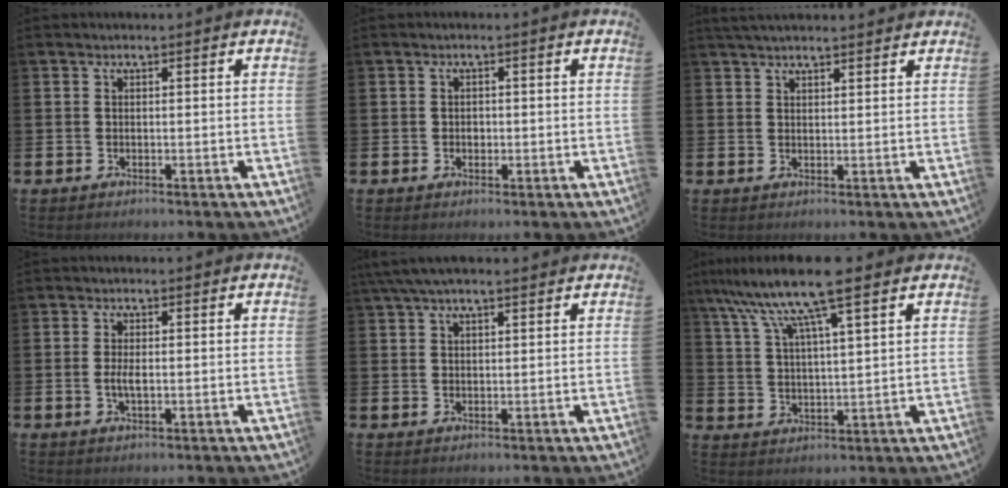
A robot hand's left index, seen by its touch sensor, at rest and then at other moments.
{"total": 0.9, "force": [0.0, 0.8, 0.4], "torque": [0.008, 0.000, -0.006]}
{"total": 2.8, "force": [2.6, 0.4, 0.8], "torque": [-0.016, -0.005, 0.048]}
{"total": 2.1, "force": [-0.2, 0.8, 1.9], "torque": [-0.028, -0.002, -0.006]}
{"total": 4.1, "force": [3.2, 1.0, 2.4], "torque": [-0.046, -0.004, 0.057]}
{"total": 11.1, "force": [8.5, 1.0, 7.0], "torque": [-0.151, -0.029, 0.146]}